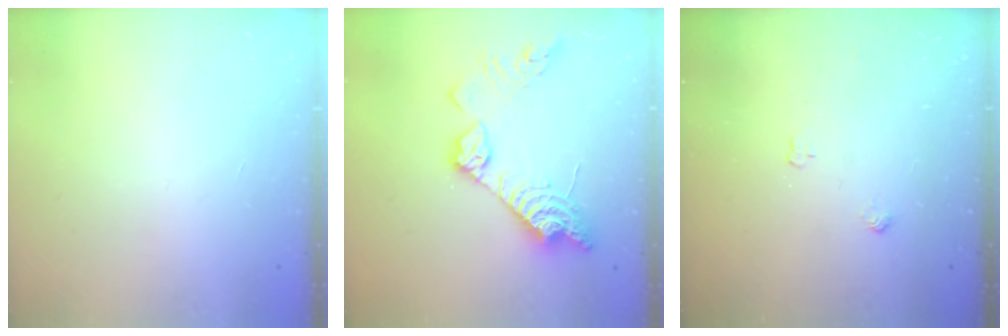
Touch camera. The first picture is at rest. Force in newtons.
{"total": 16.8, "press": 16.7, "slide": 1.1}
{"total": 5.3, "press": 5.3, "slide": 0.8}